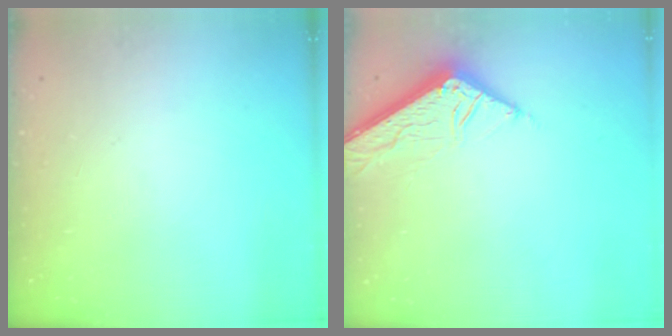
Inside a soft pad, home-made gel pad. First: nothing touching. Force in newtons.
{"total": 7.0, "press": 6.9, "slide": 0.4}